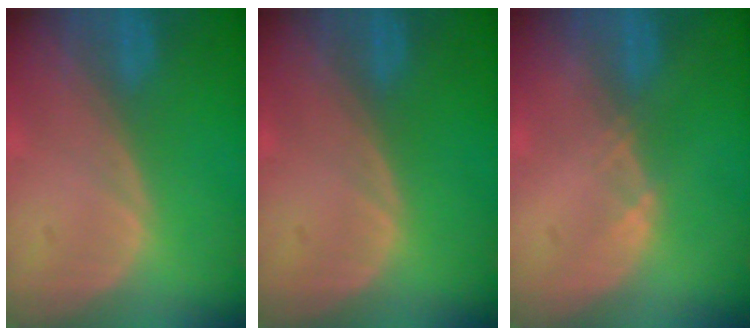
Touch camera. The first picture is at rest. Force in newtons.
{"total": 0.0}
{"total": 1.0, "press": 0.8, "slide": 0.5}